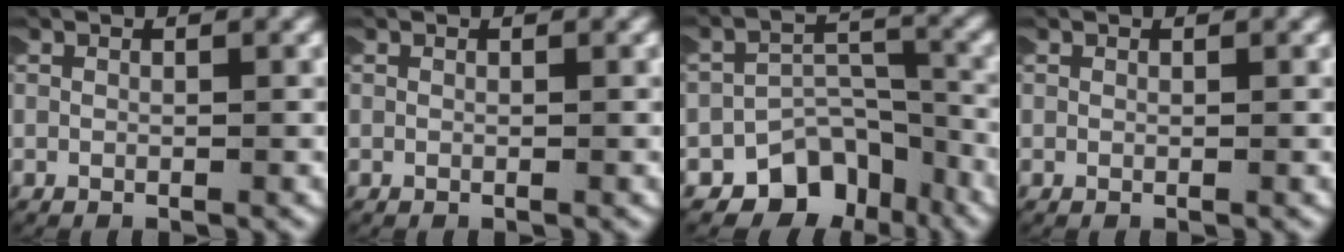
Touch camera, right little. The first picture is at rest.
{"total": 0.0}
{"total": 8.8, "force": [-5.8, 5.9, 2.9], "torque": [-0.044, -0.012, -0.099]}
{"total": 0.0}